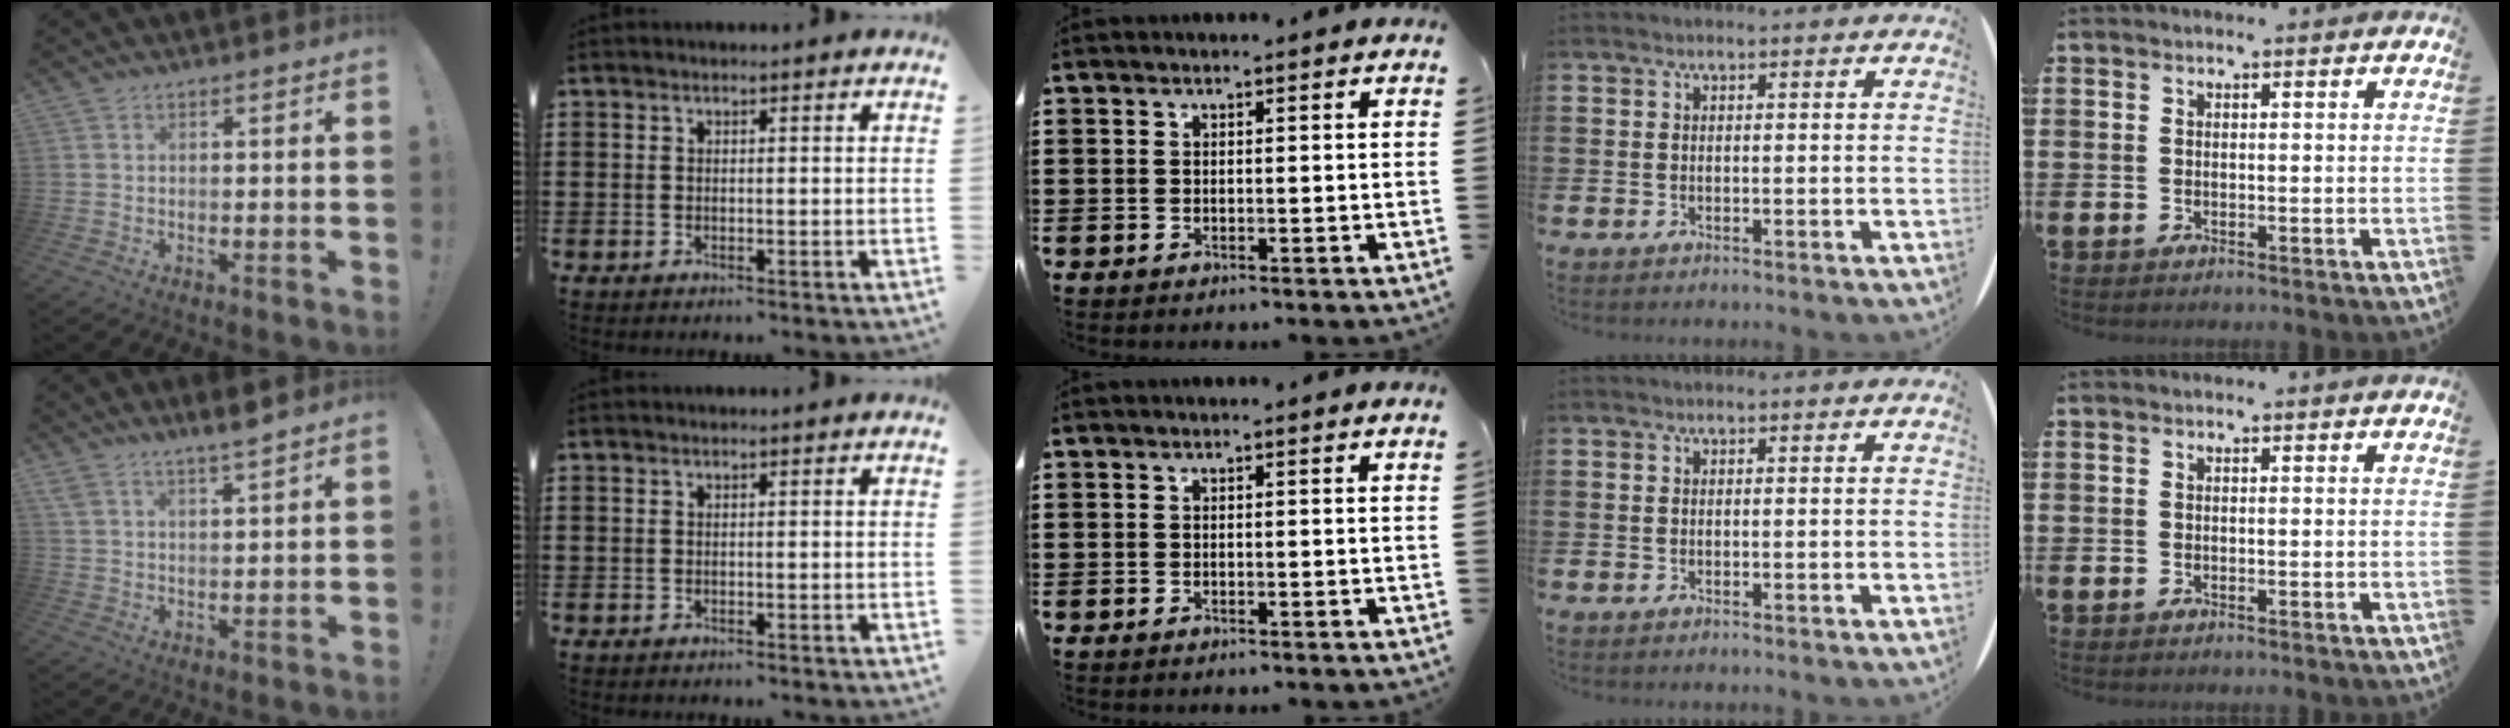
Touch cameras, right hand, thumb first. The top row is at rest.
{"thumb": {"total": 5.3, "force": [4.7, 0.3, 2.3], "torque": [-0.044, -0.027, 0.085]}}